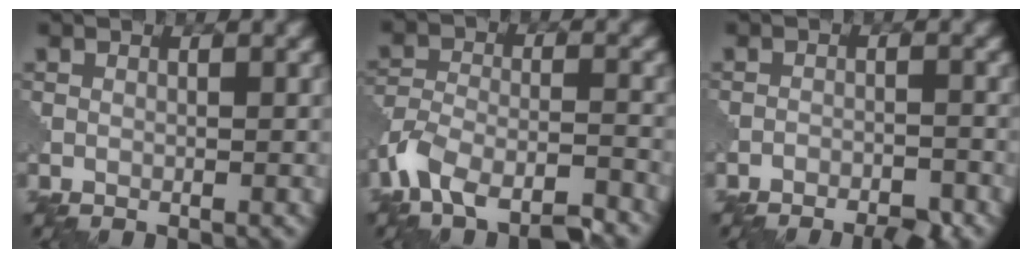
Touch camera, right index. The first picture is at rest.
{"total": 7.6, "force": [-5.9, 2.6, 4.2], "torque": [-0.082, -0.011, -0.119]}
{"total": 3.6, "force": [-3.2, 0.8, 1.4], "torque": [-0.020, 0.002, -0.052]}